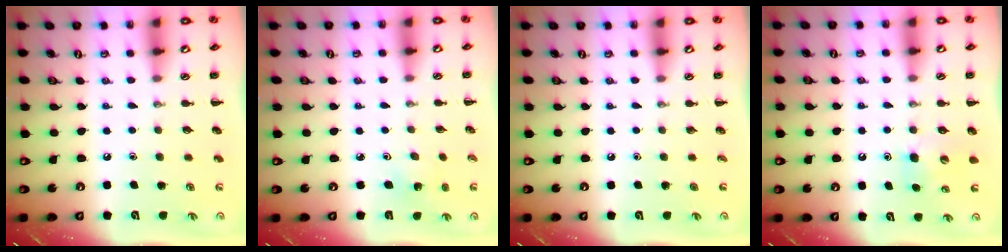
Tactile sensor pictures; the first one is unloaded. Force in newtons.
{"total": 3.0, "press": 2.9, "slide": 0.9}
{"total": 0.0}
{"total": 4.7, "press": 4.6, "slide": 1.1}